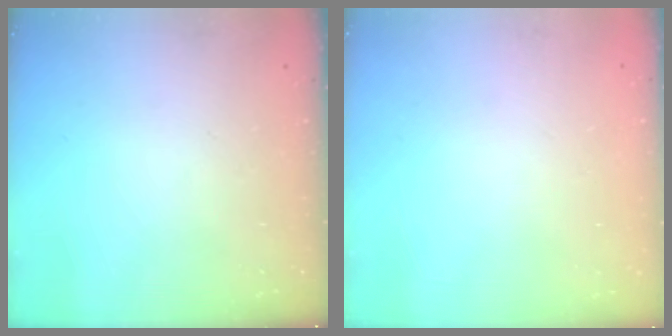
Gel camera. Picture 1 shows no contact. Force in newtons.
{"total": 1.8, "press": 1.8, "slide": 0.2}